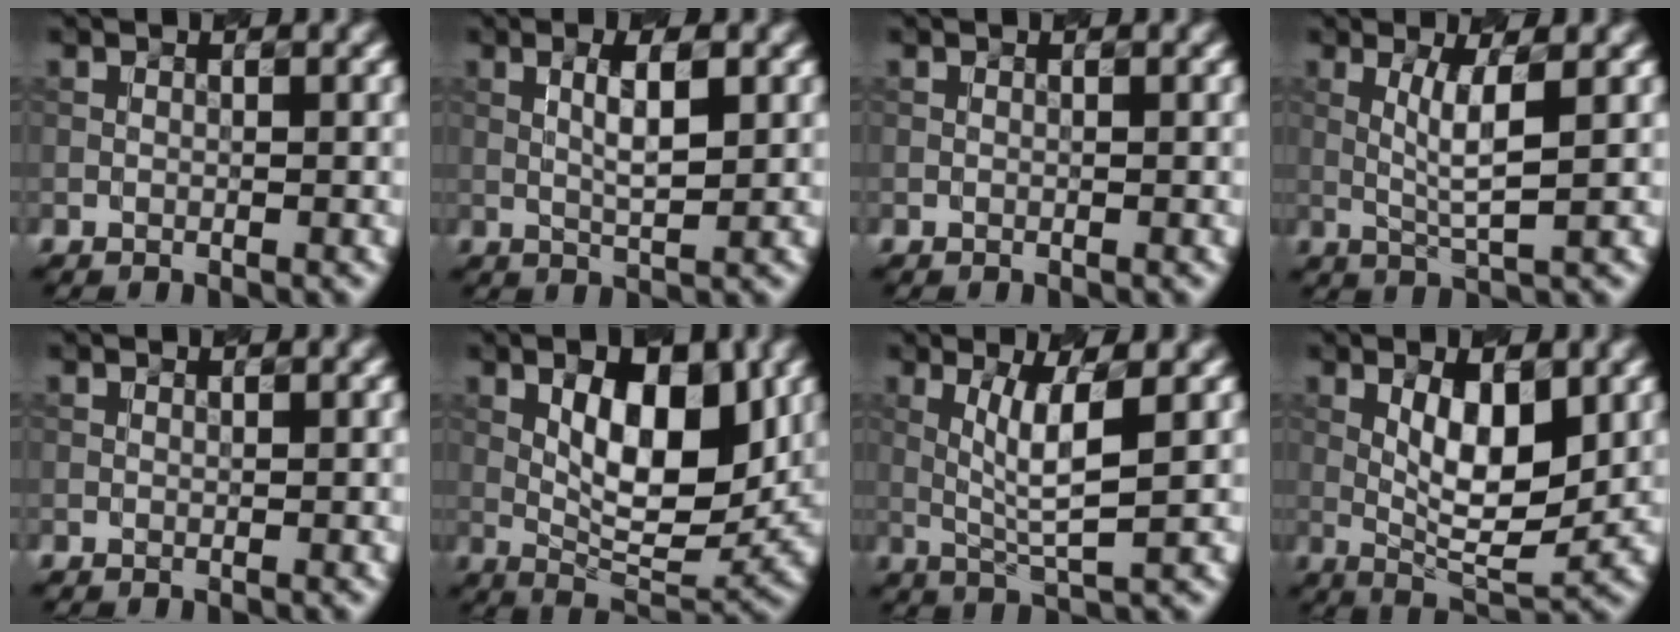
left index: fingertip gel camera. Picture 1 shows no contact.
{"total": 3.3, "force": [0.8, 0.7, 3.1], "torque": [-0.056, 0.002, 0.015]}
{"total": 0.0}
{"total": 3.4, "force": [0.7, 0.3, 3.3], "torque": [-0.070, -0.002, 0.021]}
{"total": 0.0}
{"total": 8.7, "force": [2.1, 3.7, 7.6], "torque": [-0.111, -0.002, 0.033]}
{"total": 4.4, "force": [0.9, 0.6, 4.2], "torque": [-0.090, -0.003, 0.025]}
{"total": 6.6, "force": [1.2, 2.3, 6.1], "torque": [-0.099, -0.005, 0.023]}